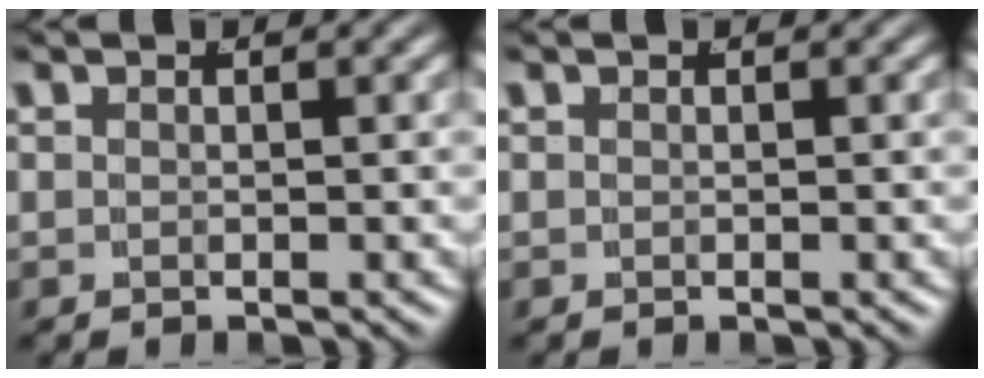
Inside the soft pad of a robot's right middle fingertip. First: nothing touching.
{"total": 0.0}